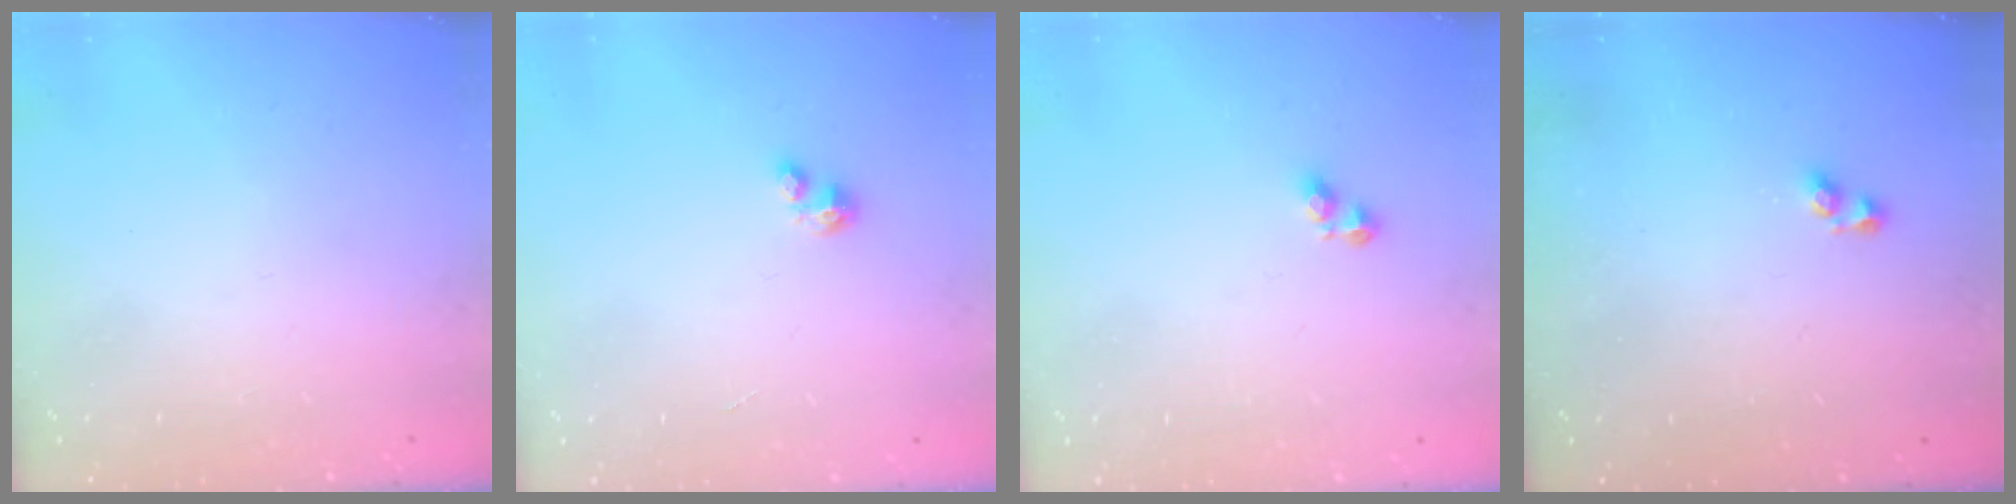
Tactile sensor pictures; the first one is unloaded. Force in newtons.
{"total": 1.7, "press": 1.7, "slide": 0.4}
{"total": 3.2, "press": 3.1, "slide": 0.4}
{"total": 2.9, "press": 2.9, "slide": 0.6}